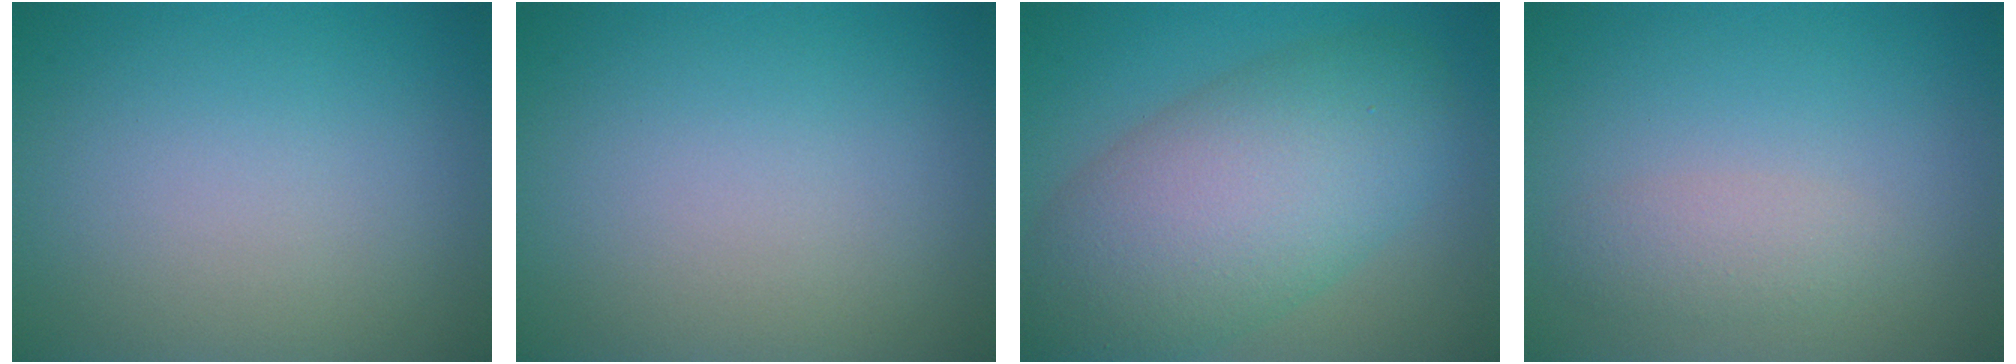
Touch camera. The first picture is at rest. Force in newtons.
{"total": 0.0}
{"total": 9.9, "press": 9.8, "slide": 0.6}
{"total": 1.8, "press": 1.8, "slide": 0.0}